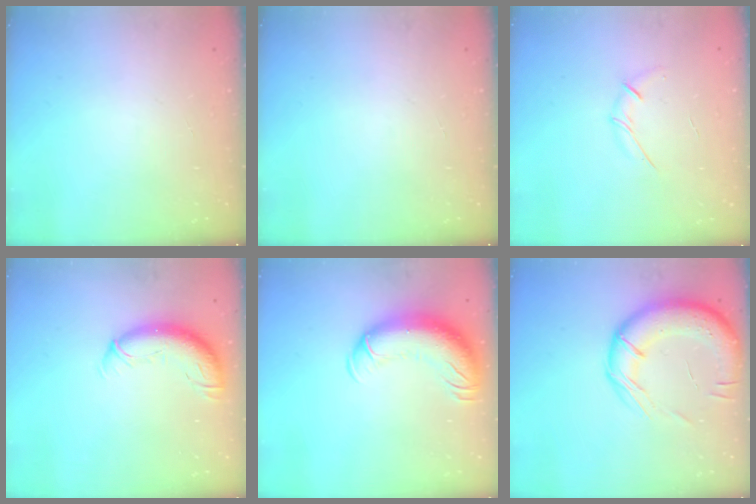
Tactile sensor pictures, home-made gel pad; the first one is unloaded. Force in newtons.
{"total": 0.0}
{"total": 5.4, "press": 5.3, "slide": 1.0}
{"total": 11.5, "press": 11.2, "slide": 2.8}
{"total": 14.6, "press": 14.2, "slide": 3.3}
{"total": 18.4, "press": 18.0, "slide": 3.7}